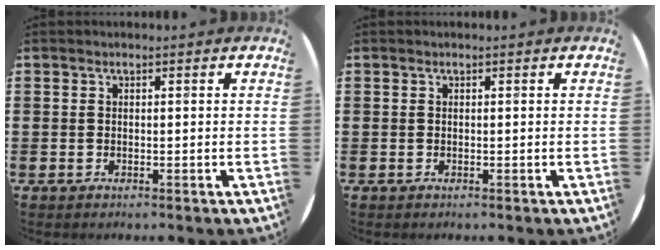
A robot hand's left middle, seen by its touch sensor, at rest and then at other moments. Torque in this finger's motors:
{"motor_torque": [0.62, -0.41, -0.04, -0.01]}